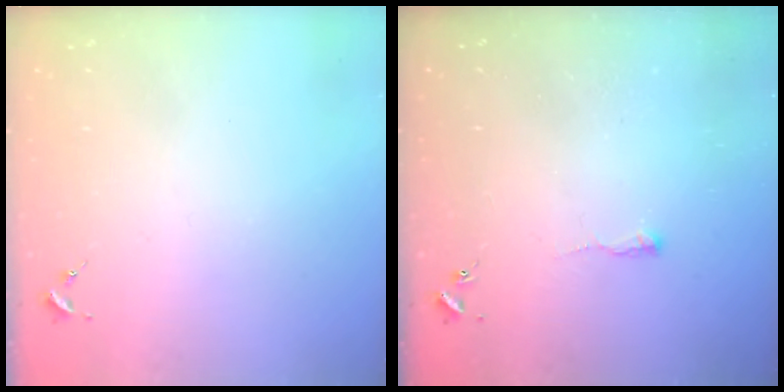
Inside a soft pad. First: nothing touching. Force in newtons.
{"total": 2.8, "press": 2.7, "slide": 0.6}